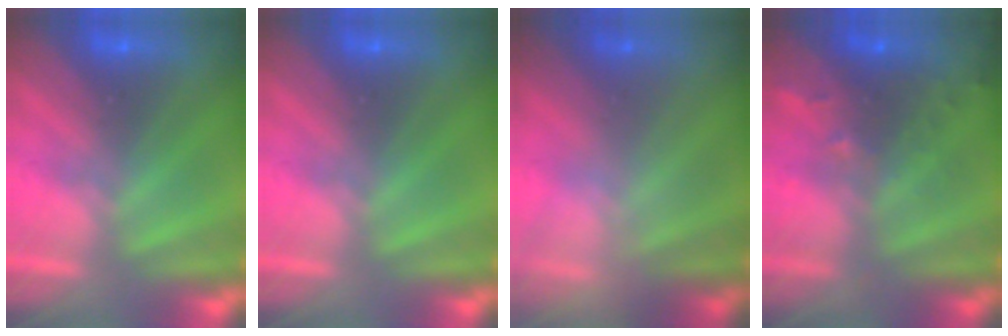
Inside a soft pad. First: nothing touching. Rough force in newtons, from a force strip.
{"total": 0.0}
{"total": 2.3}
{"total": 8.3}